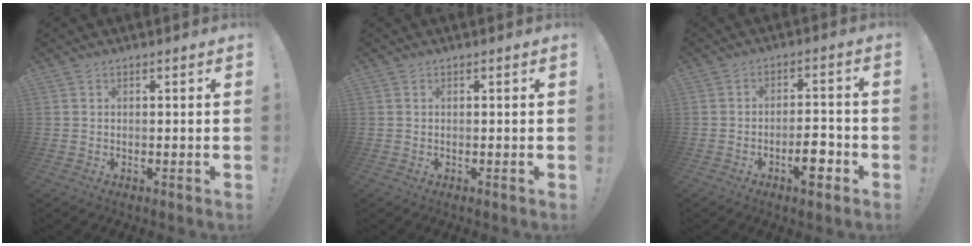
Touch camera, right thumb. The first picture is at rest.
{"total": 0.0}
{"total": 7.8, "force": [-3.9, 2.8, 6.1], "torque": [-0.070, 0.016, -0.064]}